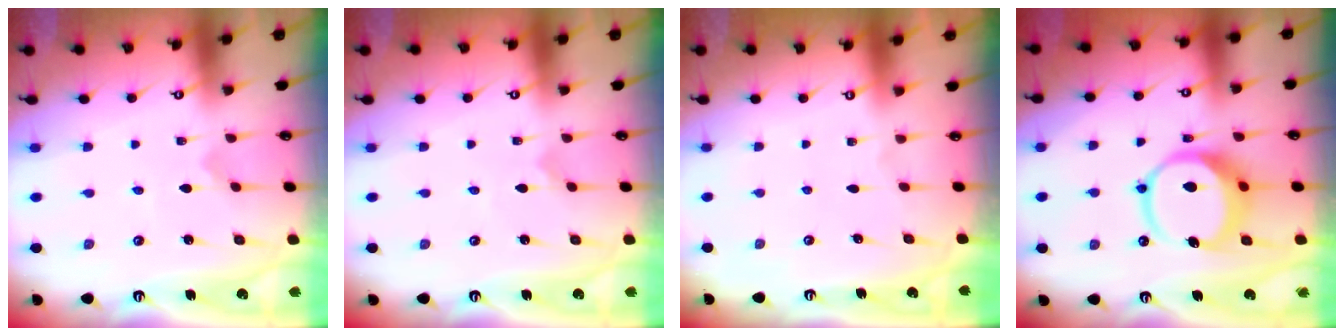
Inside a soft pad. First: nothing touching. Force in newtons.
{"total": 0.0}
{"total": 0.0}
{"total": 13.0, "press": 12.9, "slide": 1.9}